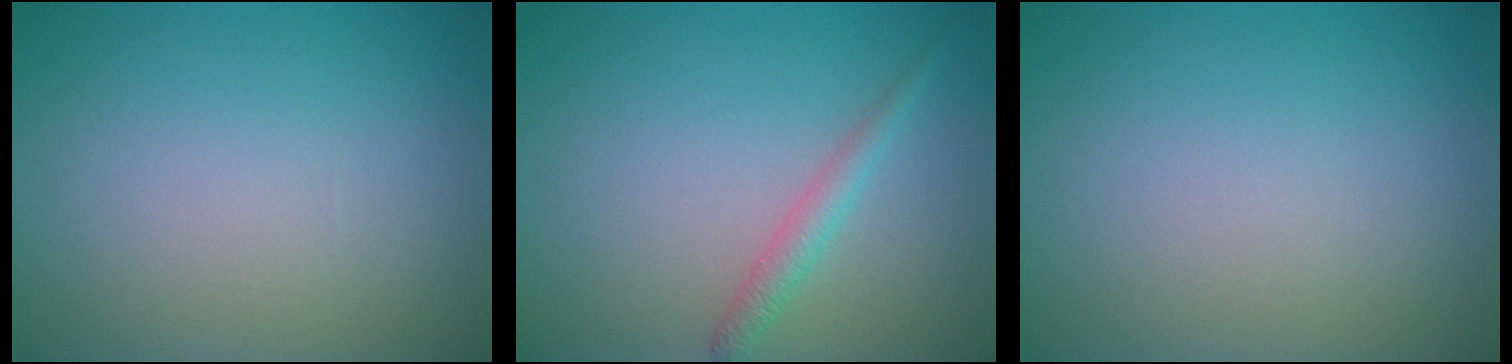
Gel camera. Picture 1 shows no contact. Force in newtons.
{"total": 1.8, "press": 1.8, "slide": 0.0}
{"total": 0.0}